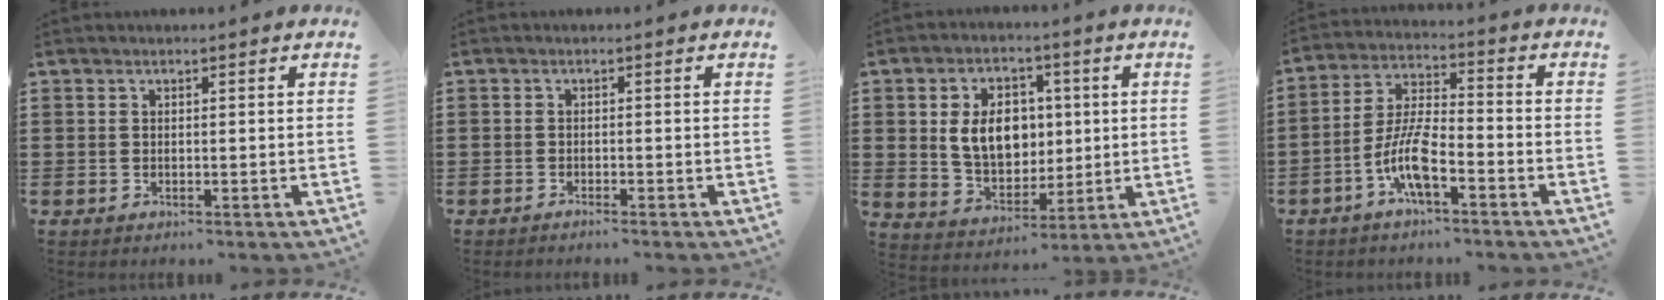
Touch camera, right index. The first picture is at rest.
{"total": 1.0, "force": [-1.0, -0.1, 0.1], "torque": [-0.005, -0.003, -0.020]}
{"total": 8.7, "force": [1.2, 6.4, 5.8], "torque": [-0.113, 0.009, 0.017]}
{"total": 8.2, "force": [-4.1, 2.3, 6.7], "torque": [-0.158, -0.007, -0.083]}